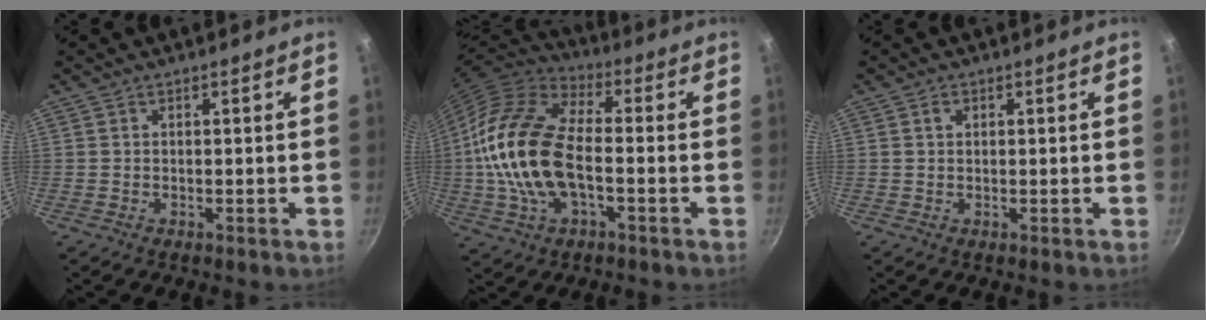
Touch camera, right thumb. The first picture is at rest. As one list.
[{"total": 19.3, "force": [-2.0, 10.2, 16.2], "torque": [-0.311, 0.032, -0.051]}, {"total": 1.4, "force": [0.5, 1.0, 0.7], "torque": [-0.009, 0.005, 0.008]}]